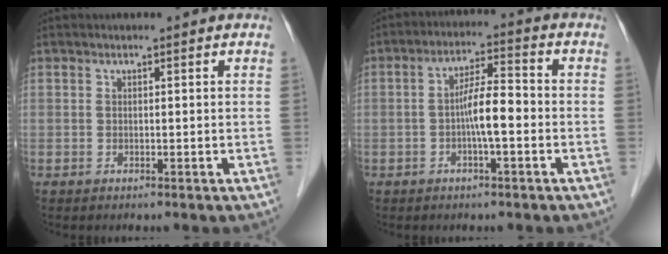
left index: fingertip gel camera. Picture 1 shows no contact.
{"total": 6.2, "force": [-1.4, 0.9, 6.0], "torque": [-0.110, 0.012, -0.027]}